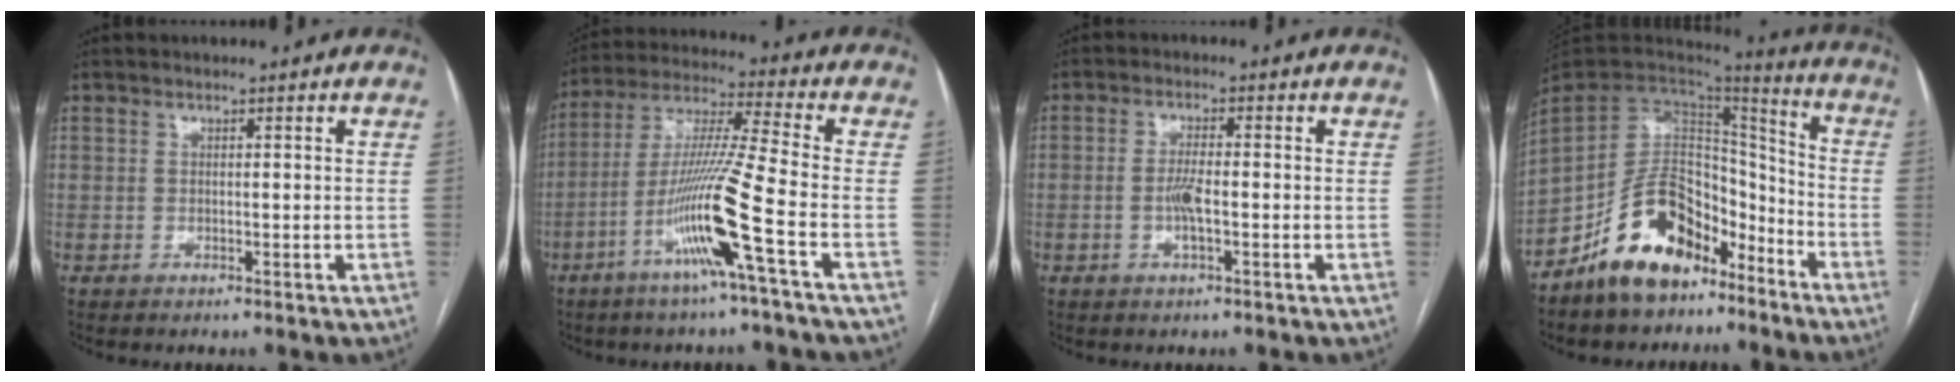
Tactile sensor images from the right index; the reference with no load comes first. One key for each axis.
{"total": 13.8, "fx": -5.7, "fy": -2.0, "fz": 12.4, "tx": -0.245, "ty": -0.007, "tz": -0.112}
{"total": 3.4, "fx": -0.8, "fy": 0.6, "fz": 3.2, "tx": -0.068, "ty": 0.000, "tz": -0.014}
{"total": 15.5, "fx": -10.1, "fy": 8.7, "fz": 7.9, "tx": -0.149, "ty": 0.038, "tz": -0.179}